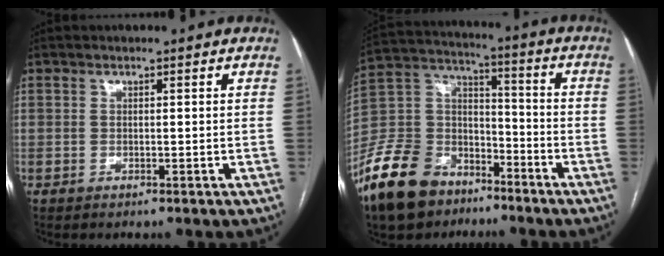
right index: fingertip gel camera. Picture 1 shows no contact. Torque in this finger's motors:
{"motor_torque": [1.03, -1.12, -0.06, -0.21]}